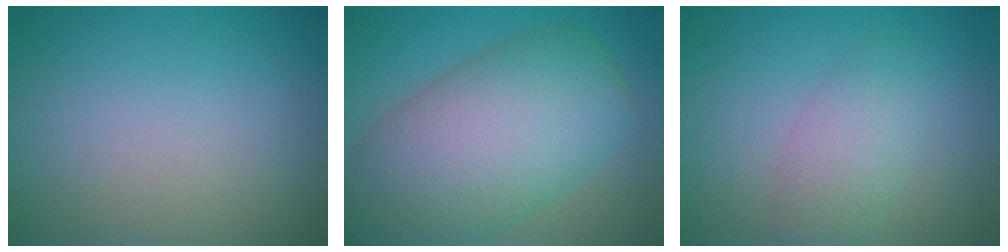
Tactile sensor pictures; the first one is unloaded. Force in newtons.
{"total": 11.8, "press": 11.8, "slide": 0.5}
{"total": 2.9, "press": 2.9, "slide": 0.1}